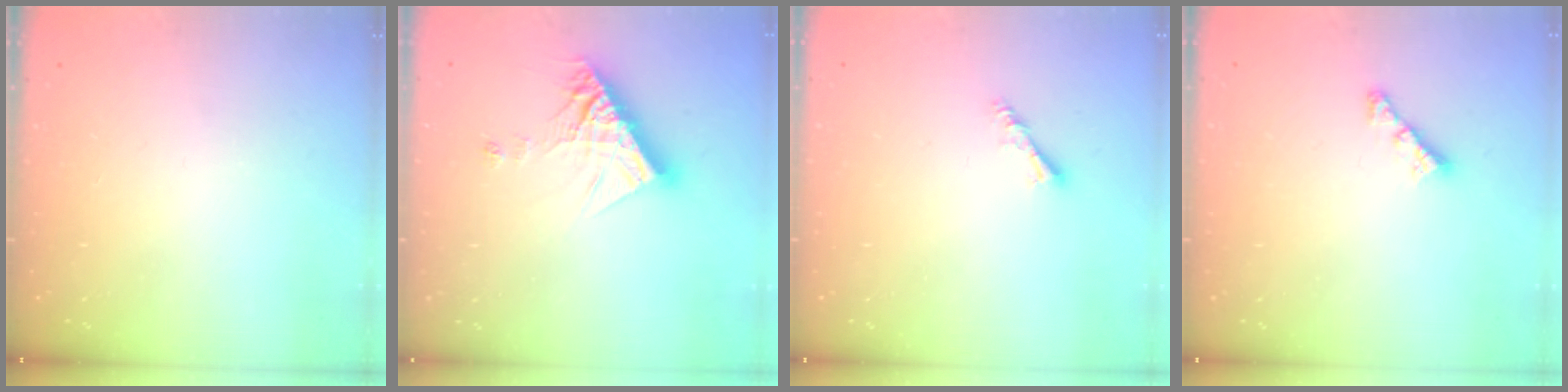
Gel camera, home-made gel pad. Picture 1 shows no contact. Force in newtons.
{"total": 12.4, "press": 12.3, "slide": 1.0}
{"total": 3.0, "press": 2.9, "slide": 0.6}
{"total": 4.5, "press": 4.4, "slide": 0.7}